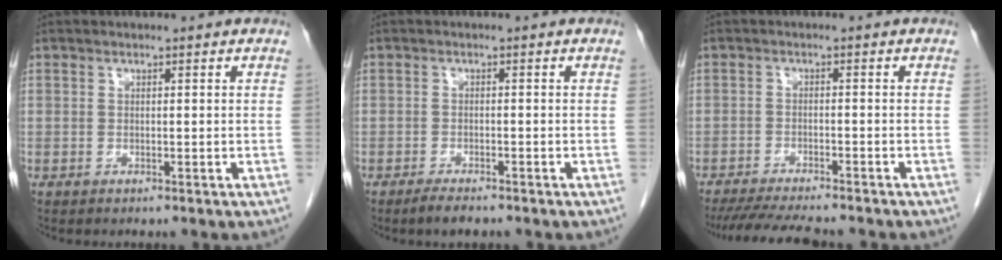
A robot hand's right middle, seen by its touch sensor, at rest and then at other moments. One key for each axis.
{"total": 2.6, "fx": -2.3, "fy": 0.3, "fz": 1.3, "tx": -0.033, "ty": -0.007, "tz": -0.039}
{"total": 10.0, "fx": -8.9, "fy": 0.9, "fz": 4.4, "tx": -0.066, "ty": -0.018, "tz": -0.134}